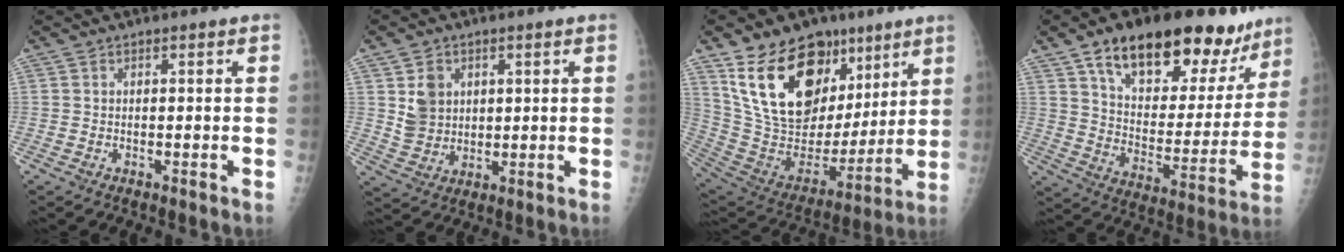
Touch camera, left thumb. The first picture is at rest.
{"total": 6.4, "force": [2.1, 5.3, 2.8], "torque": [-0.028, -0.015, 0.050]}
{"total": 25.1, "force": [13.4, 15.5, 14.5], "torque": [-0.207, -0.031, 0.250]}
{"total": 25.0, "force": [16.2, 11.8, 14.9], "torque": [-0.172, -0.047, 0.252]}